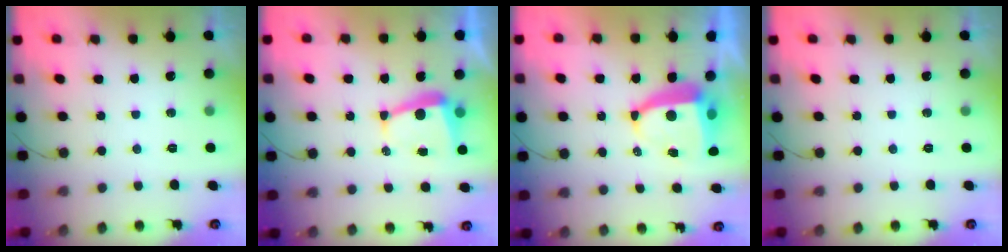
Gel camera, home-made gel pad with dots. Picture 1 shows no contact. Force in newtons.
{"total": 7.2, "press": 7.1, "slide": 1.0}
{"total": 9.0, "press": 8.9, "slide": 1.1}
{"total": 0.0}